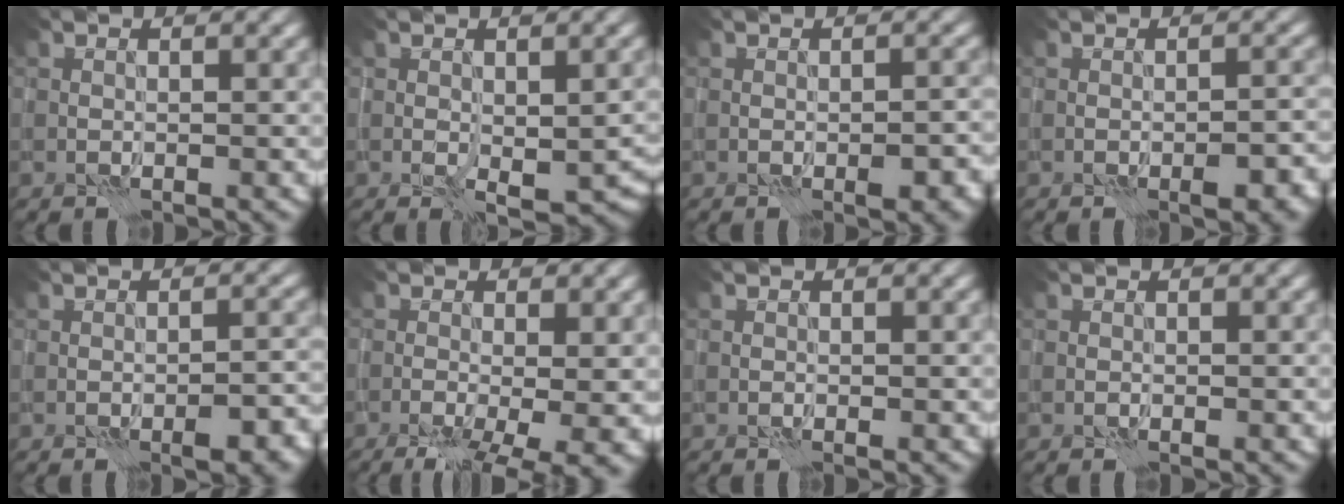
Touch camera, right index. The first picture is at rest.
{"total": 5.7, "force": [-1.3, 3.2, 4.5], "torque": [-0.069, -0.021, -0.009]}
{"total": 2.6, "force": [-1.0, 0.9, 2.2], "torque": [-0.035, -0.001, -0.013]}
{"total": 3.3, "force": [-1.5, 1.2, 2.7], "torque": [-0.042, -0.001, -0.020]}
{"total": 3.8, "force": [-1.8, 1.3, 3.0], "torque": [-0.044, 0.001, -0.023]}
{"total": 8.1, "force": [-3.4, 2.8, 6.8], "torque": [-0.092, -0.013, -0.045]}
{"total": 0.0}
{"total": 0.0}